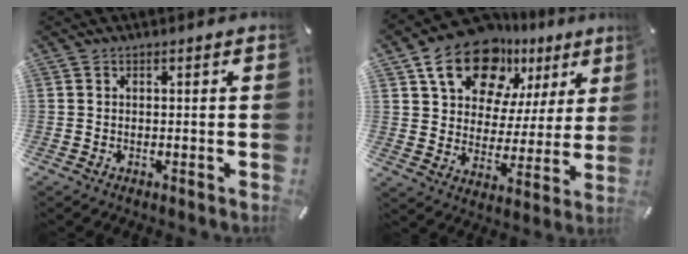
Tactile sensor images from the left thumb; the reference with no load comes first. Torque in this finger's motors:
{"motor_torque": [0.52, 0.52, 1.87, -0.90, 0.13]}